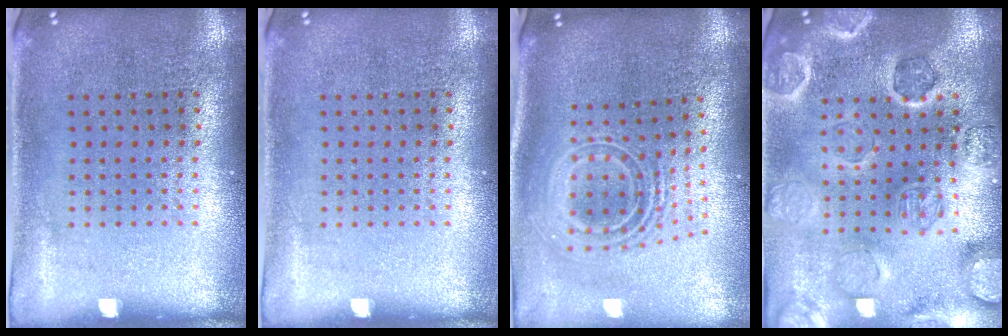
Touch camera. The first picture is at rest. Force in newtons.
{"total": 0.0}
{"total": 2.5, "press": 1.8, "slide": 1.8}
{"total": 2.5, "press": 2.5, "slide": 0.3}